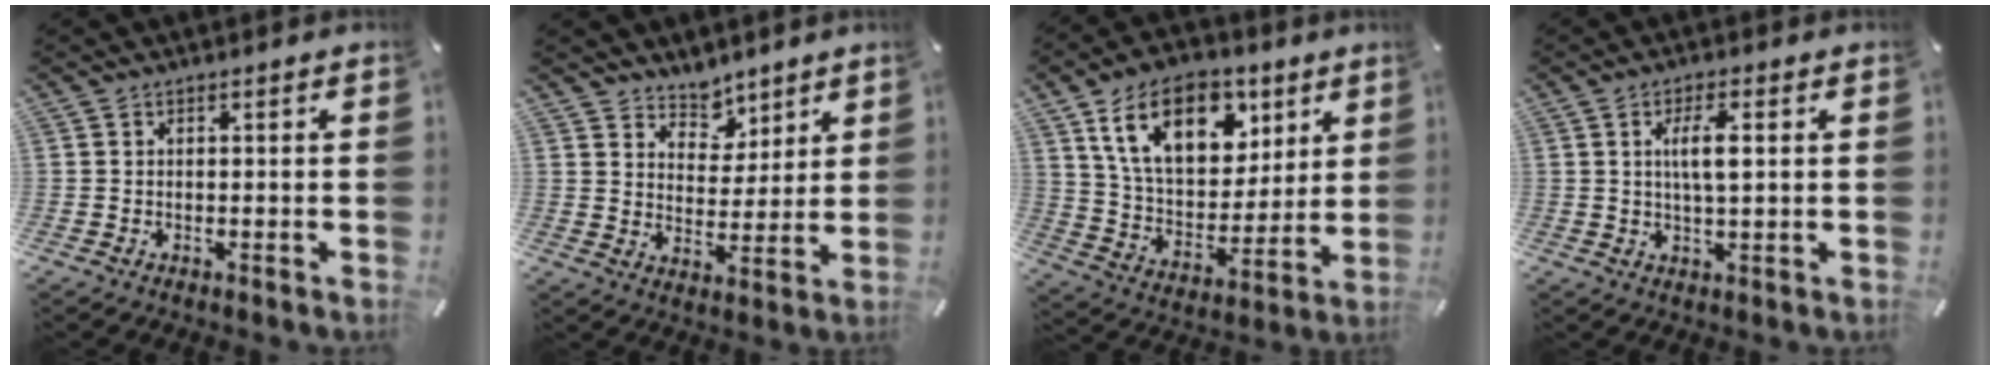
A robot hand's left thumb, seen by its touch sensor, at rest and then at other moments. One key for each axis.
{"total": 6.6, "fx": 5.0, "fy": 4.3, "fz": -0.4, "tx": 0.000, "ty": -0.044, "tz": 0.094}
{"total": 18.7, "fx": 9.4, "fy": 12.0, "fz": 10.9, "tx": -0.188, "ty": -0.025, "tz": 0.170}
{"total": 6.1, "fx": 1.3, "fy": 1.7, "fz": 5.7, "tx": -0.113, "ty": -0.001, "tz": 0.015}